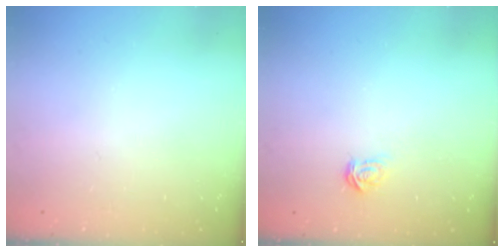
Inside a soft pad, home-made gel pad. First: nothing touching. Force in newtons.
{"total": 2.1, "press": 2.1, "slide": 0.2}